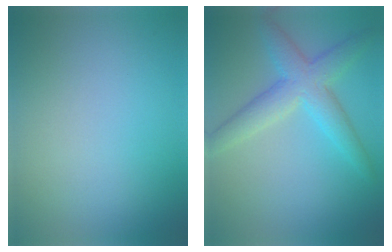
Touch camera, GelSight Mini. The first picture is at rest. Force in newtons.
{"total": 4.7, "press": 4.7, "slide": 0.2}